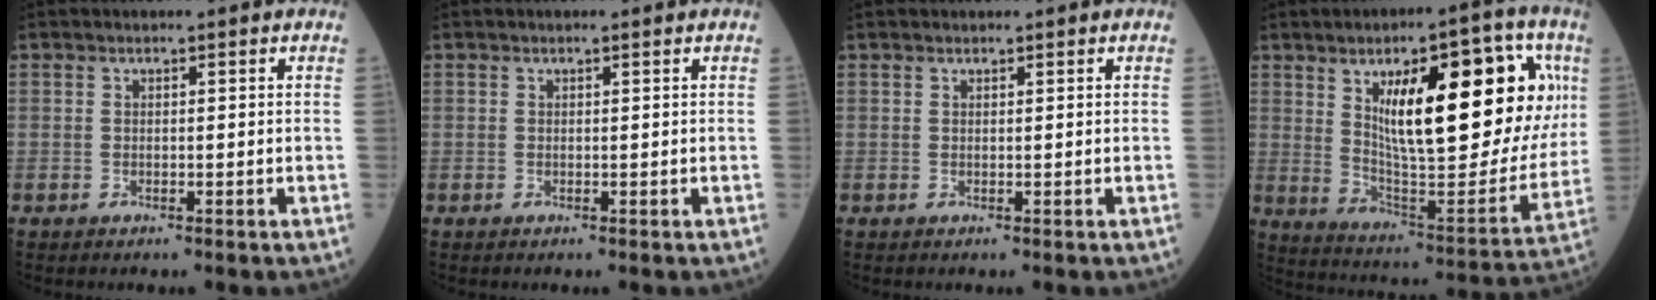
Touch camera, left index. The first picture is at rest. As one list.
[{"total": 0.0}, {"total": 0.6, "force": [0.6, 0.0, 0.2], "torque": [-0.003, 0.010, 0.012]}, {"total": 24.0, "force": [7.5, 6.6, 21.8], "torque": [-0.317, 0.004, 0.118]}]